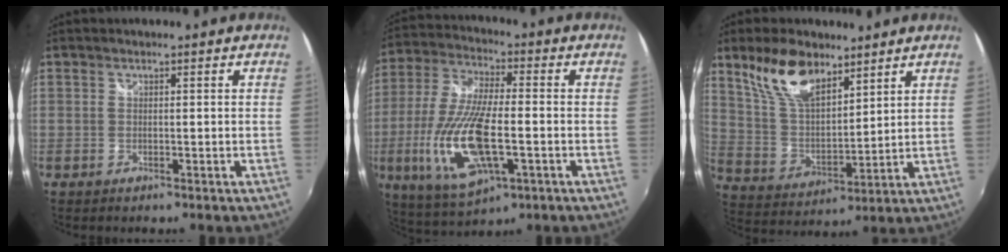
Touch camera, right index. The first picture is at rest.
{"total": 17.9, "force": [-4.4, 6.3, 16.2], "torque": [-0.346, -0.015, -0.078]}
{"total": 13.3, "force": [8.9, 6.0, 7.8], "torque": [-0.152, 0.017, 0.180]}